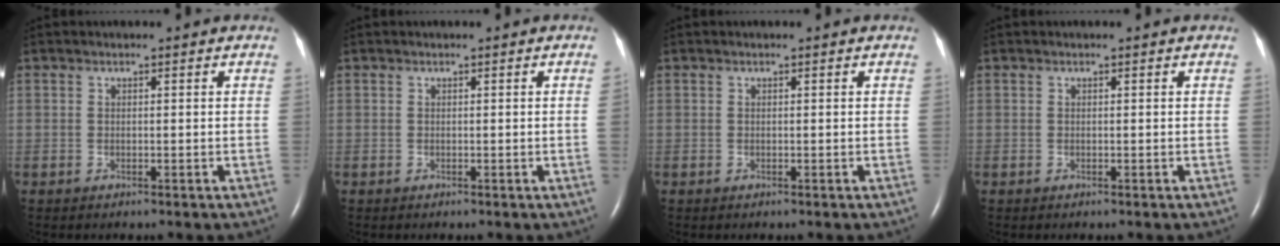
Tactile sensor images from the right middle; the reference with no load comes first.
{"total": 0.7, "force": [0.0, -0.3, 0.6], "torque": [-0.007, -0.001, -0.002]}
{"total": 0.0}
{"total": 0.0}